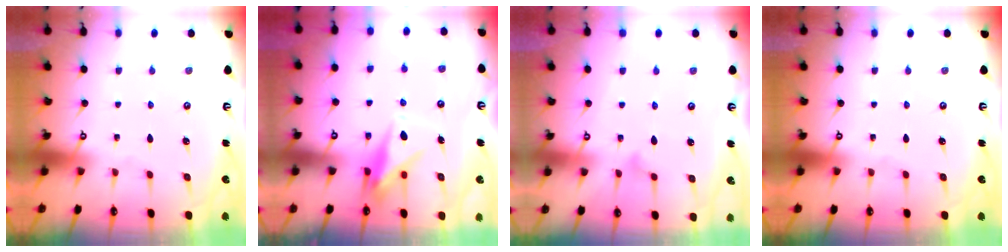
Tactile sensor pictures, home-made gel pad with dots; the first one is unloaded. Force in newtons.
{"total": 8.0, "press": 8.0, "slide": 0.4}
{"total": 6.6, "press": 6.6, "slide": 0.3}
{"total": 0.0}